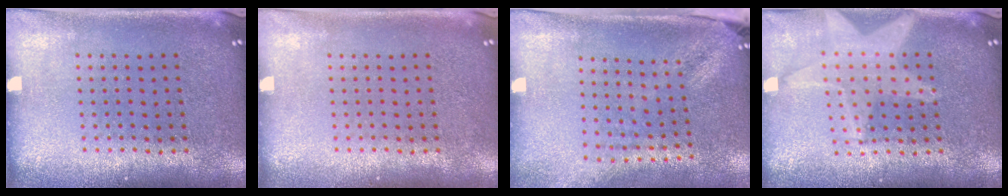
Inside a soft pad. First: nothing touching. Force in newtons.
{"total": 0.0}
{"total": 1.9, "press": 1.5, "slide": 1.2}
{"total": 2.0, "press": 1.7, "slide": 1.0}